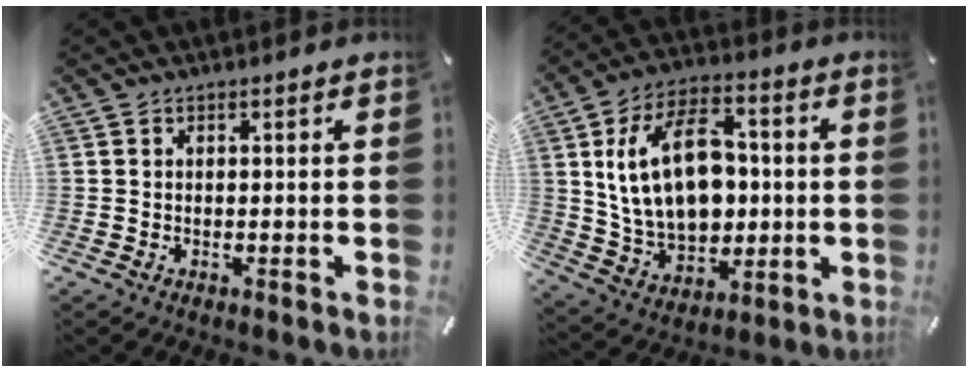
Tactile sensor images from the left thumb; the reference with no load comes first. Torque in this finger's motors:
{"motor_torque": [0.87, 0.84, 0.61, -0.17, 0.68]}